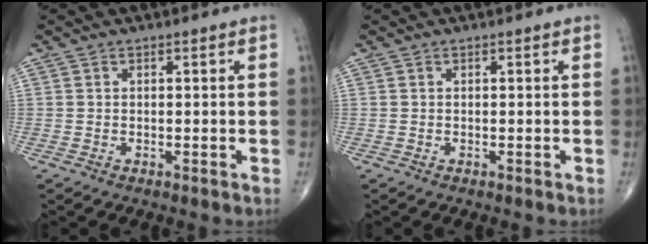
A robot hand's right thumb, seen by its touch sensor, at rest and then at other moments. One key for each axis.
{"total": 0.0}